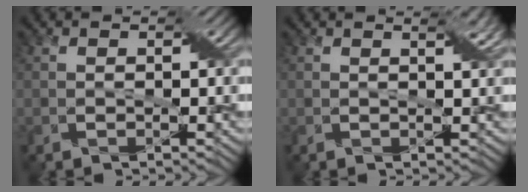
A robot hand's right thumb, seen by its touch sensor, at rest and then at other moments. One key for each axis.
{"total": 1.6, "fx": 1.1, "fy": 0.1, "fz": 1.2, "tx": -0.020, "ty": 0.001, "tz": 0.015}